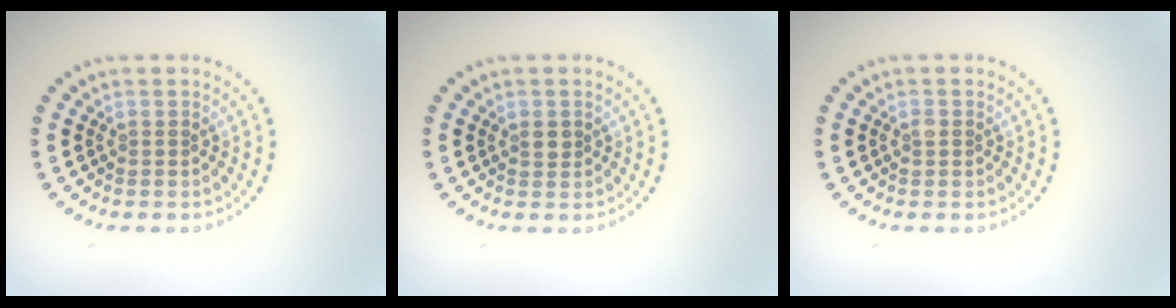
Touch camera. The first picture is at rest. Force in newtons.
{"total": 1.1, "press": 1.0, "slide": 0.4}
{"total": 0.9, "press": 0.8, "slide": 0.1}